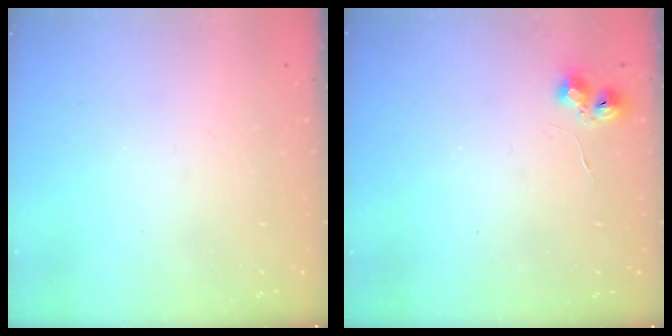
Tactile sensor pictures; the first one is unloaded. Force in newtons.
{"total": 6.8, "press": 6.7, "slide": 0.8}